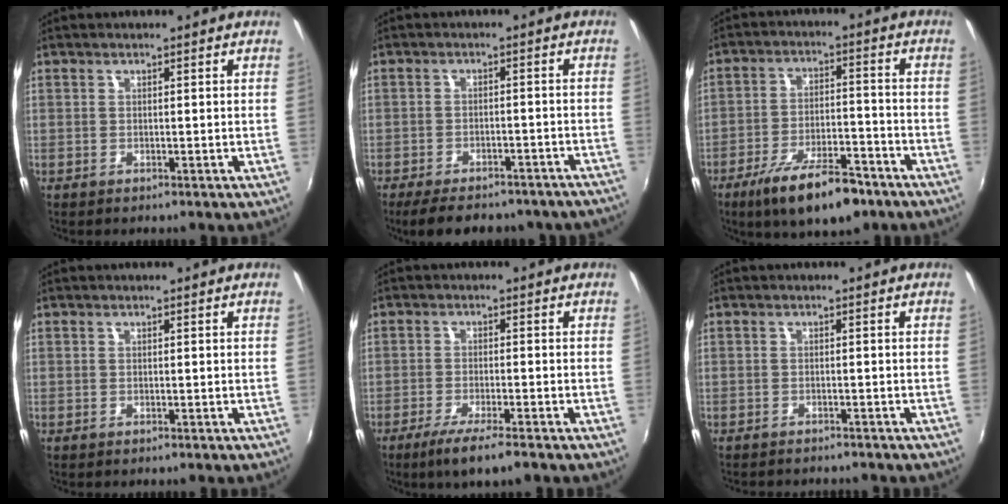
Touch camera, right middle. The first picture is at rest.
{"total": 15.8, "force": [-13.4, 5.2, 6.8], "torque": [-0.138, -0.012, -0.165]}
{"total": 13.7, "force": [-9.4, 4.3, 8.9], "torque": [-0.175, -0.018, -0.151]}
{"total": 0.0}
{"total": 6.4, "force": [-4.5, 0.3, 4.6], "torque": [-0.103, -0.021, -0.081]}
{"total": 3.8, "force": [-3.6, 0.8, 1.1], "torque": [-0.031, -0.012, -0.053]}